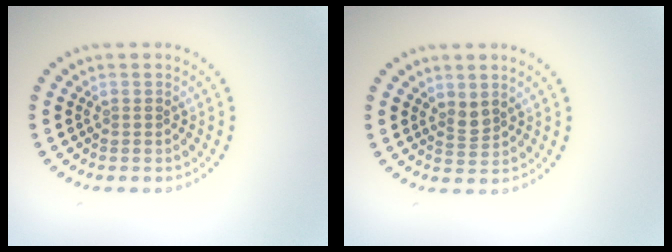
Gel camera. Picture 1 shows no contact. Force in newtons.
{"total": 1.4, "press": 1.1, "slide": 0.9}